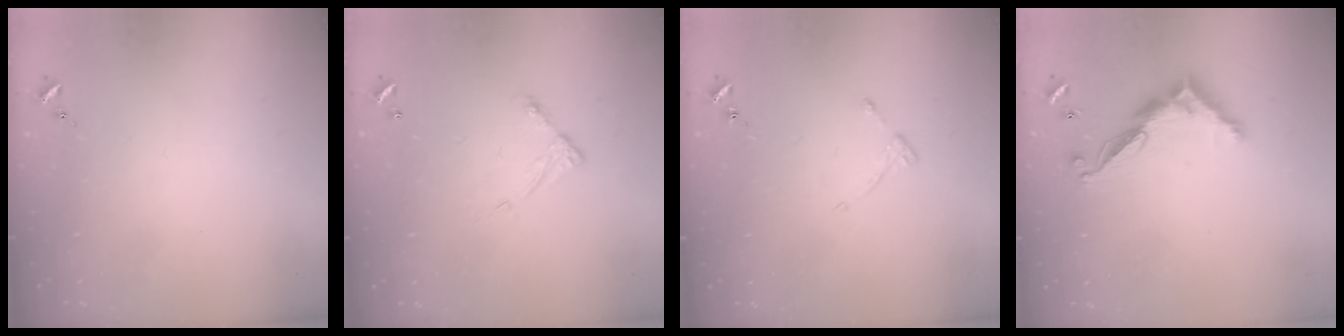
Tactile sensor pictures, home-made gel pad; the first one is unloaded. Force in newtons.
{"total": 6.4, "press": 6.4, "slide": 0.6}
{"total": 4.8, "press": 4.7, "slide": 0.5}
{"total": 11.7, "press": 11.7, "slide": 0.3}